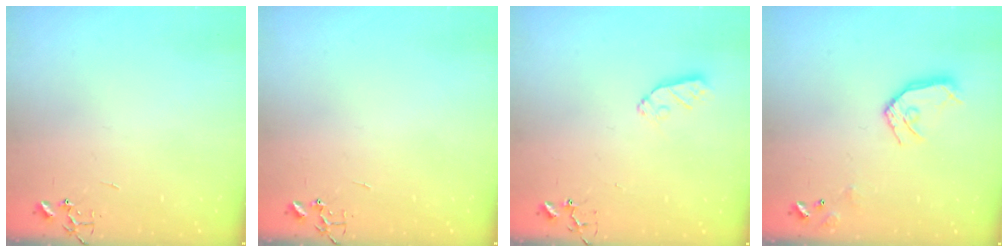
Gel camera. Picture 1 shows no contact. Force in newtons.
{"total": 0.0}
{"total": 4.5, "press": 4.5, "slide": 0.6}
{"total": 11.7, "press": 11.6, "slide": 1.2}